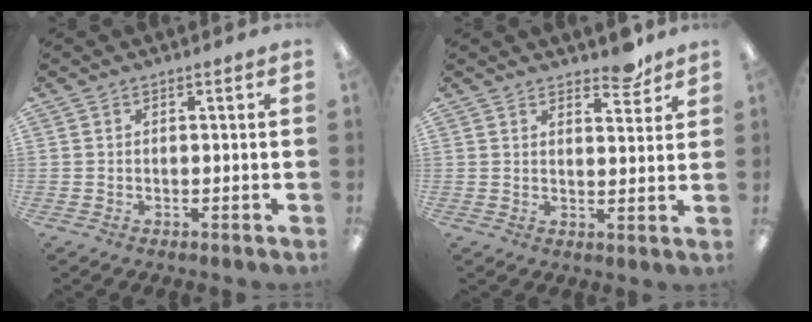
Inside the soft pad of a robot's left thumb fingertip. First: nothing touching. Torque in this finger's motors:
{"motor_torque": [-0.09, 0.00, -0.46, -0.19, 0.03]}